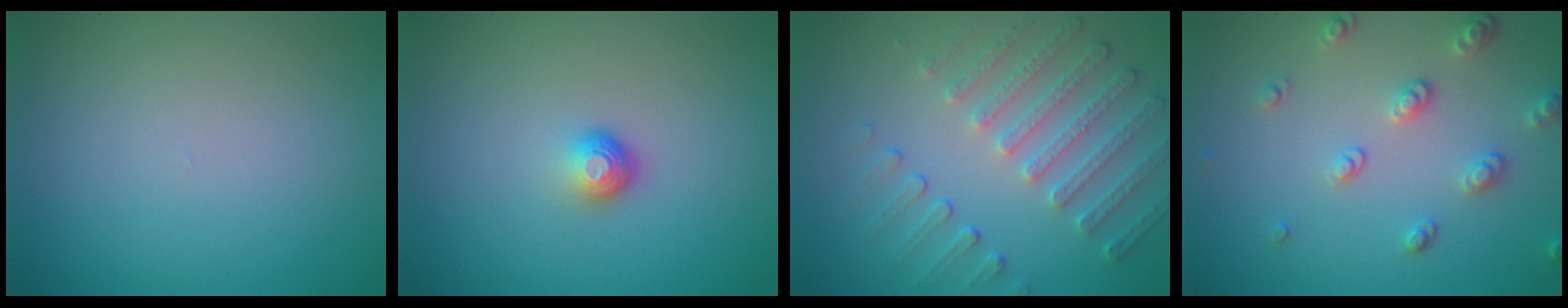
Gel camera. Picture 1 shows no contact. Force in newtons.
{"total": 1.8, "press": 1.1, "slide": 1.5}
{"total": 5.1, "press": 3.8, "slide": 3.3}
{"total": 2.7, "press": 2.7, "slide": 0.5}